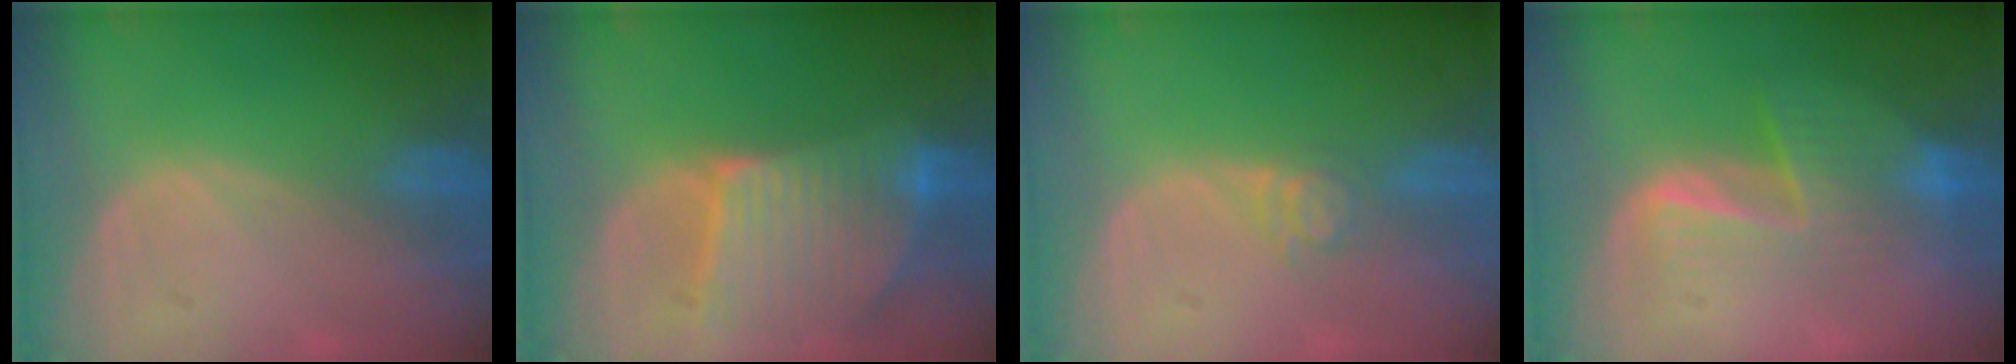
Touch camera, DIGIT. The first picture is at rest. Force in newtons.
{"total": 9.6, "press": 8.5, "slide": 4.5}
{"total": 3.0, "press": 2.5, "slide": 1.7}
{"total": 6.8, "press": 6.4, "slide": 2.3}